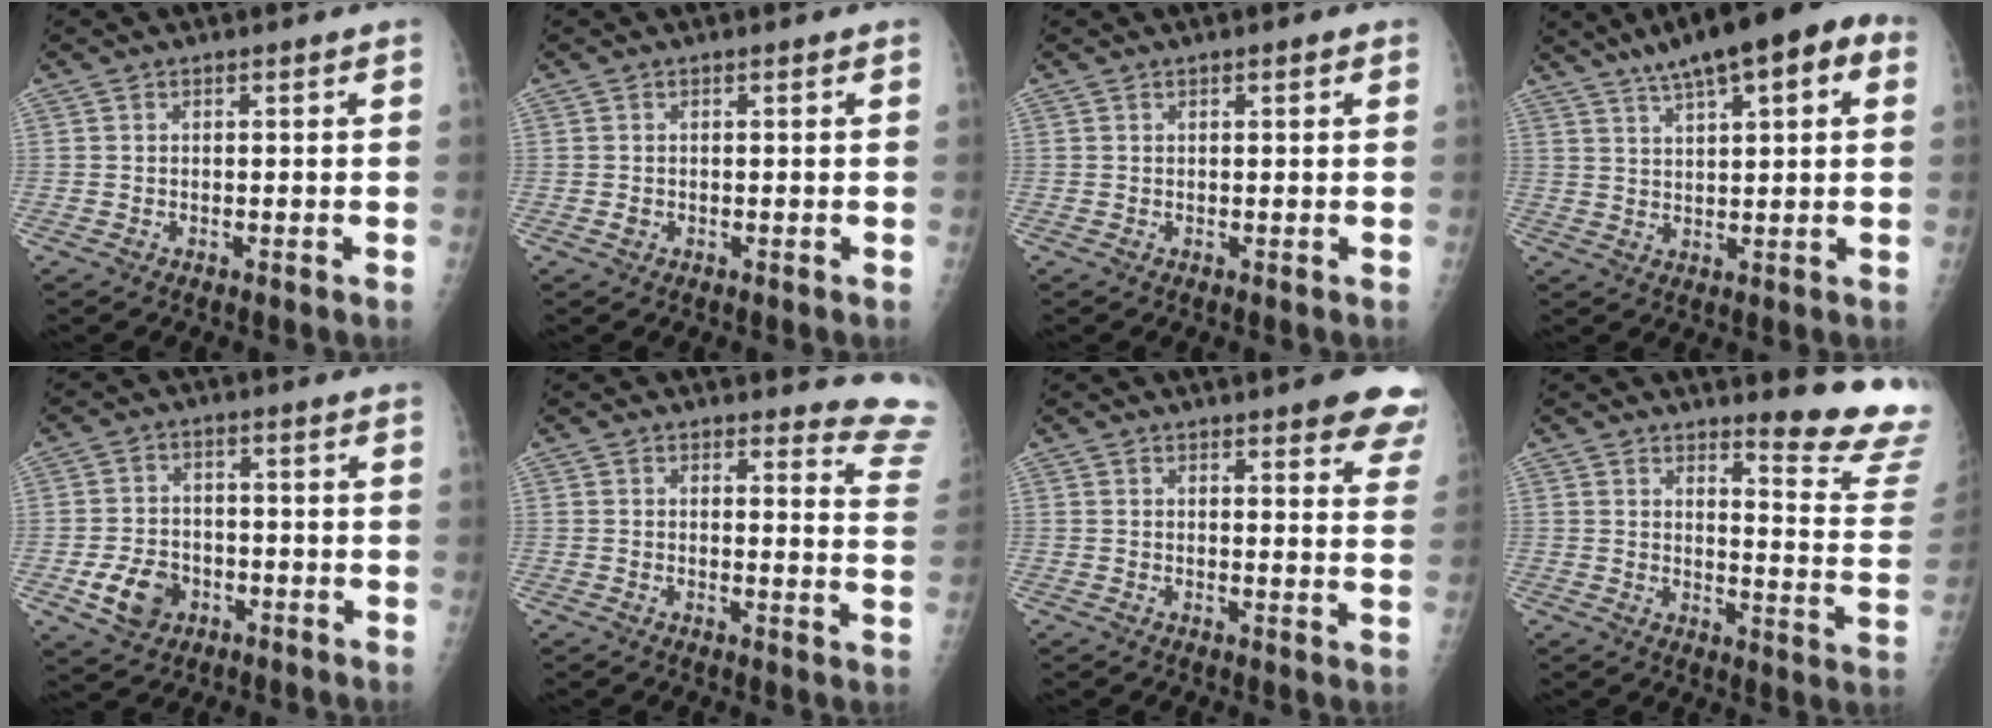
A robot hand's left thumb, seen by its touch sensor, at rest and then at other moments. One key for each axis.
{"total": 0.7, "fx": -0.3, "fy": 0.6, "fz": 0.2, "tx": 0.000, "ty": 0.001, "tz": -0.003}
{"total": 1.3, "fx": 0.6, "fy": 0.4, "fz": 1.0, "tx": -0.015, "ty": 0.001, "tz": 0.006}
{"total": 15.0, "fx": 7.7, "fy": 4.7, "fz": 12.0, "tx": -0.162, "ty": 0.014, "tz": 0.113}
{"total": 7.6, "fx": -3.1, "fy": 5.9, "fz": 3.7, "tx": -0.050, "ty": 0.014, "tz": -0.048}
{"total": 9.8, "fx": 9.7, "fy": 1.2, "fz": 0.0, "tx": 0.044, "ty": -0.122, "tz": 0.066}
{"total": 11.1, "fx": 7.8, "fy": 3.0, "fz": 7.2, "tx": -0.049, "ty": -0.032, "tz": 0.073}
{"total": 13.4, "fx": 12.4, "fy": 0.7, "fz": 4.9, "tx": -0.041, "ty": -0.160, "tz": 0.136}